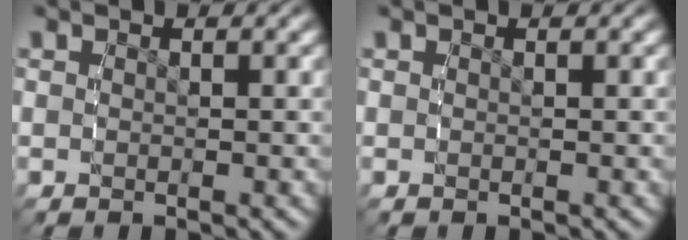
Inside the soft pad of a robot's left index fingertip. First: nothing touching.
{"total": 0.0}